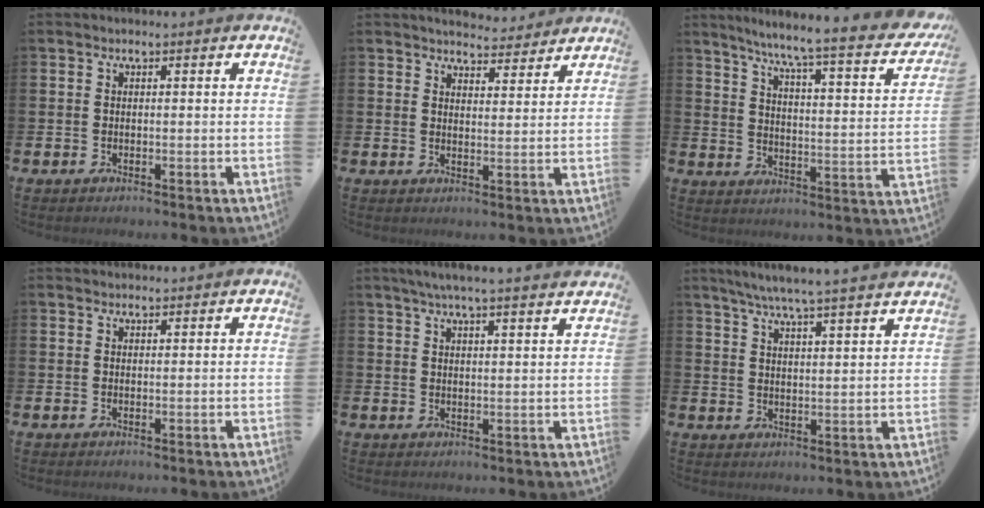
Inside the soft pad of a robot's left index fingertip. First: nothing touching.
{"total": 4.5, "force": [4.4, 1.0, -0.3], "torque": [0.002, -0.030, 0.078]}
{"total": 6.9, "force": [5.7, 0.2, 3.9], "torque": [-0.088, -0.053, 0.085]}
{"total": 1.2, "force": [1.1, 0.3, 0.0], "torque": [0.007, 0.000, 0.019]}
{"total": 4.8, "force": [4.5, -0.5, 1.7], "torque": [-0.043, -0.014, 0.080]}
{"total": 6.4, "force": [6.0, -0.6, 2.1], "torque": [-0.056, -0.038, 0.103]}